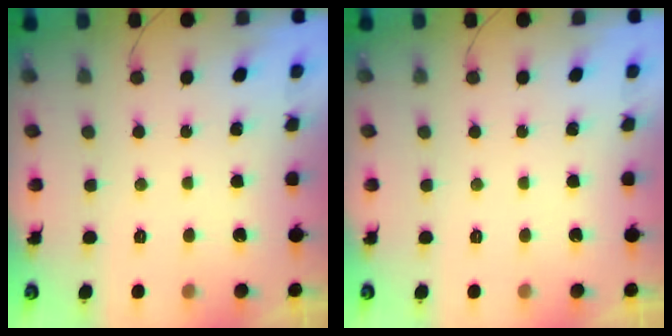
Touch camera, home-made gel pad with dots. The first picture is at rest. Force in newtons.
{"total": 0.0}